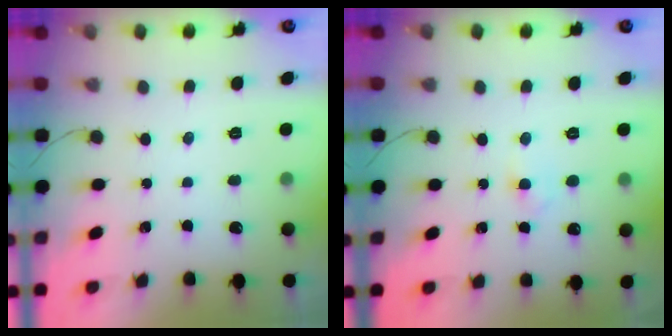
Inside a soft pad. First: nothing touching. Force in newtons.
{"total": 2.1, "press": 1.9, "slide": 0.9}